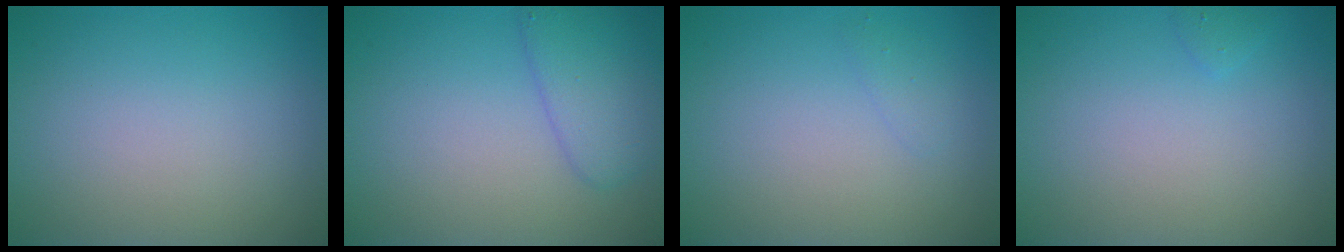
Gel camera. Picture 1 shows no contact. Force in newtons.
{"total": 3.2, "press": 3.2, "slide": 0.1}
{"total": 0.8, "press": 0.8, "slide": 0.0}
{"total": 0.6, "press": 0.6, "slide": 0.0}